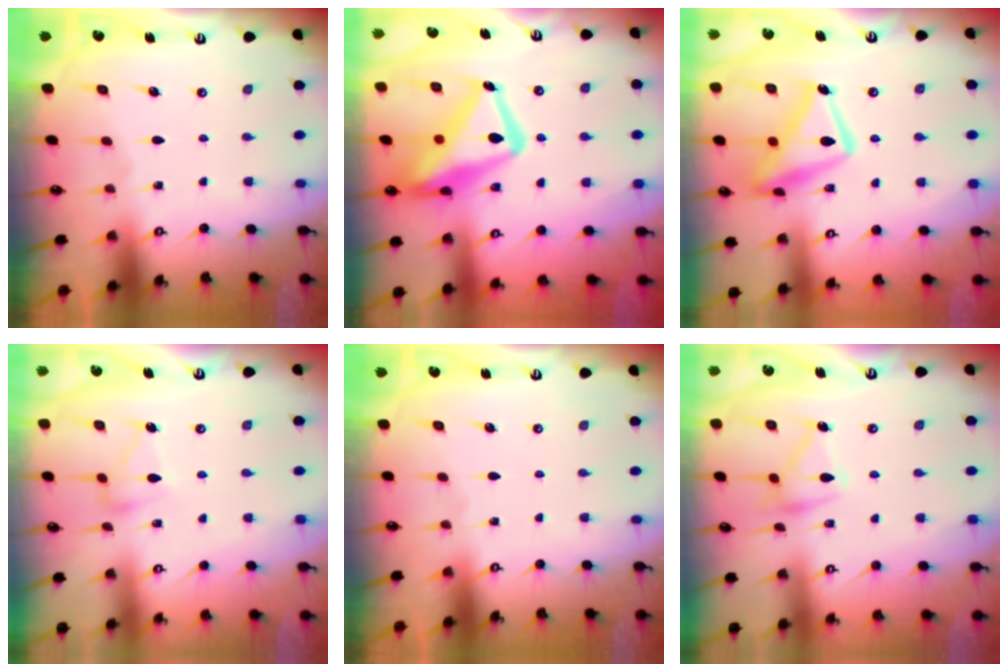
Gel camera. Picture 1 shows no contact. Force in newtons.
{"total": 19.7, "press": 19.6, "slide": 2.0}
{"total": 15.8, "press": 15.8, "slide": 1.3}
{"total": 6.1, "press": 6.1, "slide": 0.4}
{"total": 0.0}
{"total": 12.7, "press": 12.7, "slide": 0.3}